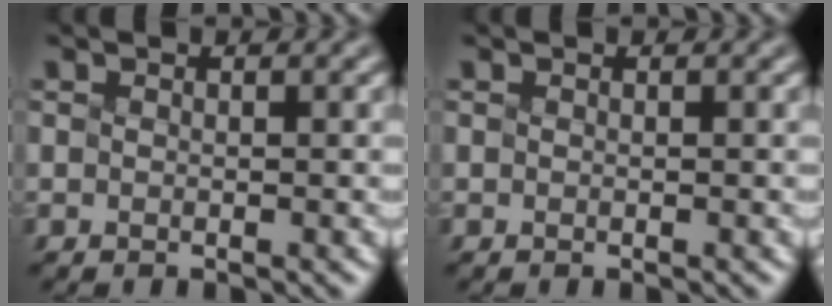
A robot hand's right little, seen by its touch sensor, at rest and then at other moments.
{"total": 0.0}